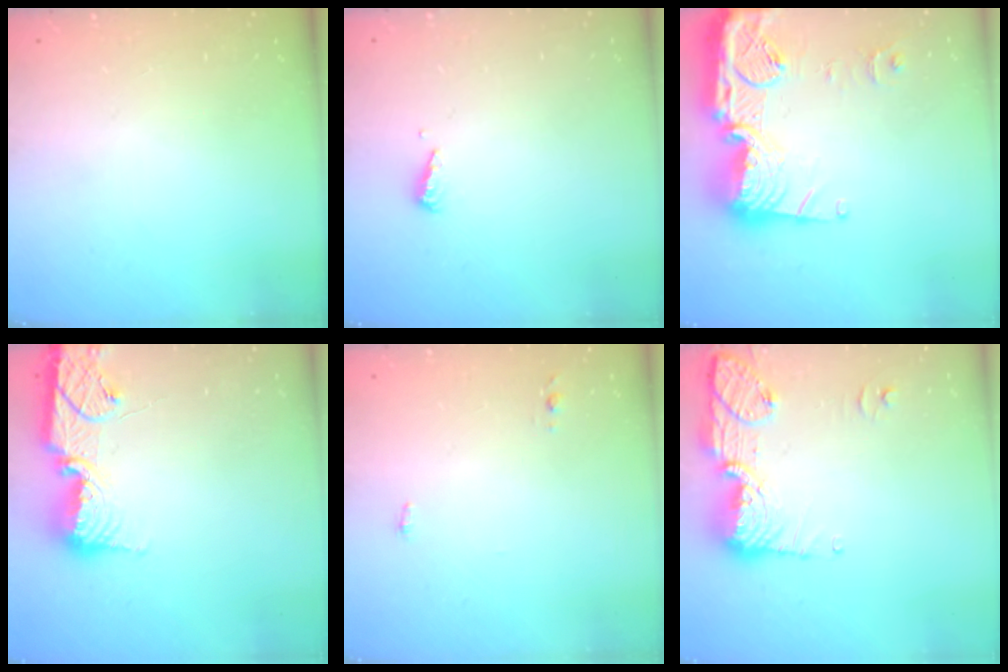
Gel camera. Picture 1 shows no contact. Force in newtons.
{"total": 3.2, "press": 3.1, "slide": 0.3}
{"total": 23.2, "press": 23.1, "slide": 2.1}
{"total": 14.0, "press": 14.0, "slide": 1.1}
{"total": 3.4, "press": 3.2, "slide": 1.1}
{"total": 14.5, "press": 14.3, "slide": 2.9}